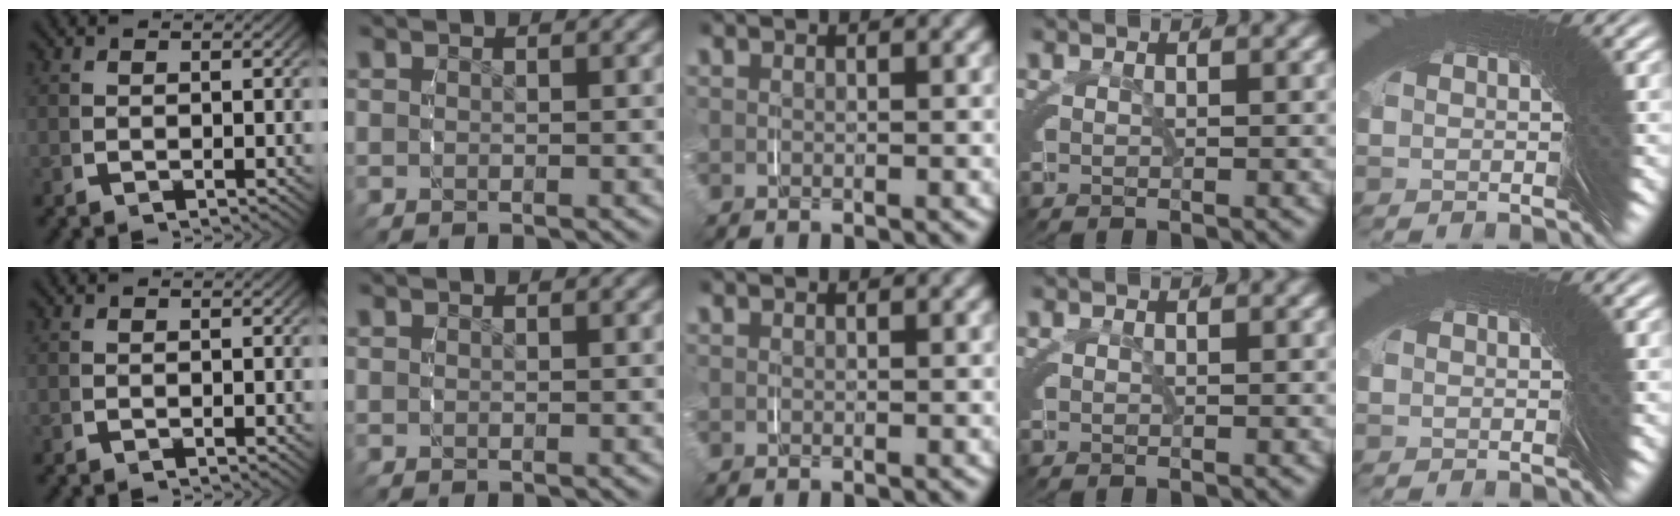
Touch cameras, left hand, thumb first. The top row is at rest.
{}